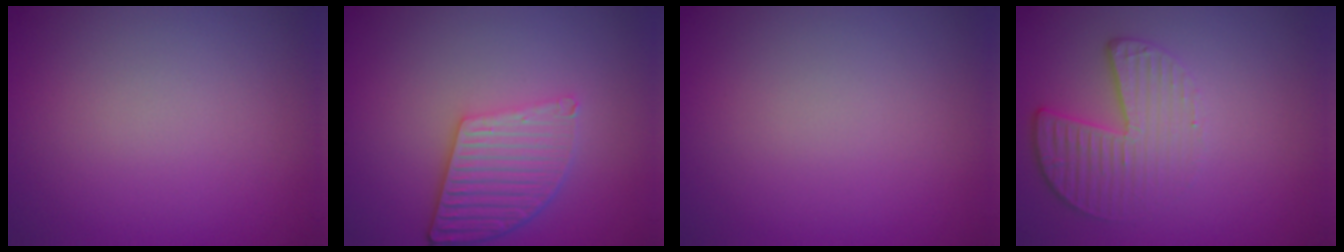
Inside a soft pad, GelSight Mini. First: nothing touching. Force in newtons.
{"total": 5.1, "press": 3.8, "slide": 3.3}
{"total": 0.0}
{"total": 4.5, "press": 3.0, "slide": 3.3}